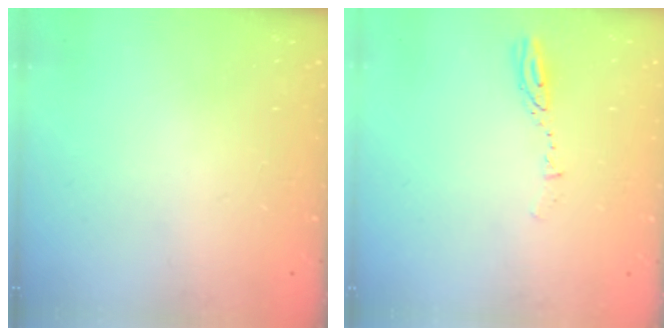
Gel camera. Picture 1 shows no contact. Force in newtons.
{"total": 3.1, "press": 3.1, "slide": 0.4}